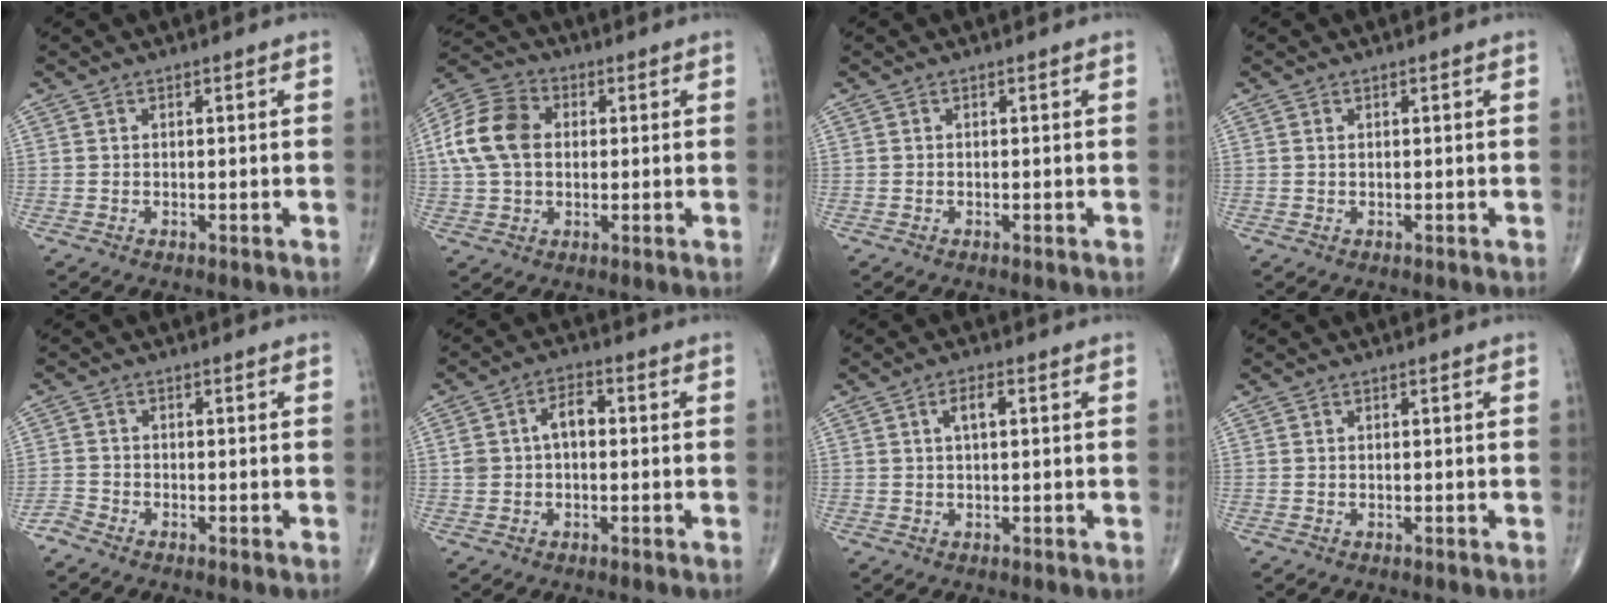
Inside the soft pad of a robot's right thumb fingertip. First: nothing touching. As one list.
[{"total": 12.0, "force": [1.4, 8.6, 8.2], "torque": [-0.158, 0.023, 0.019]}, {"total": 0.0}, {"total": 0.0}, {"total": 1.7, "force": [-1.7, 0.4, 0.2], "torque": [-0.007, -0.007, -0.042]}, {"total": 5.6, "force": [0.3, 3.5, 4.4], "torque": [-0.081, 0.022, 0.002]}, {"total": 2.9, "force": [0.7, 1.0, 2.6], "torque": [-0.044, 0.006, 0.012]}, {"total": 0.0}]